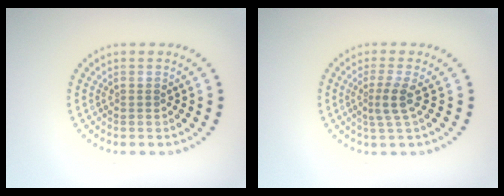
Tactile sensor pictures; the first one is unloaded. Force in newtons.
{"total": 2.0, "press": 1.4, "slide": 1.4}